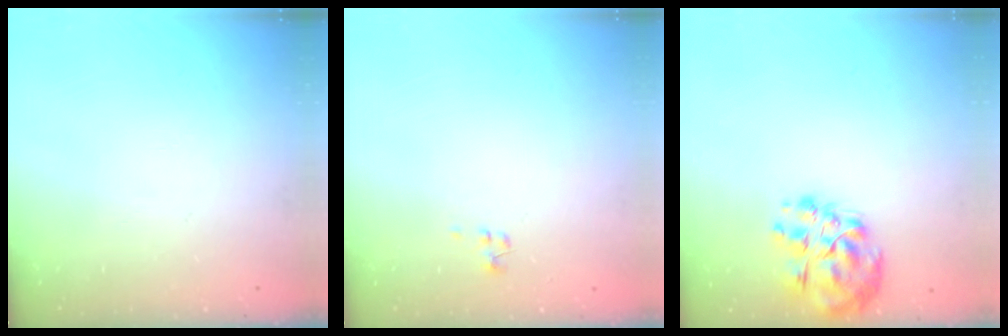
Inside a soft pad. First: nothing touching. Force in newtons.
{"total": 0.8, "press": 0.7, "slide": 0.3}
{"total": 11.7, "press": 11.4, "slide": 2.2}